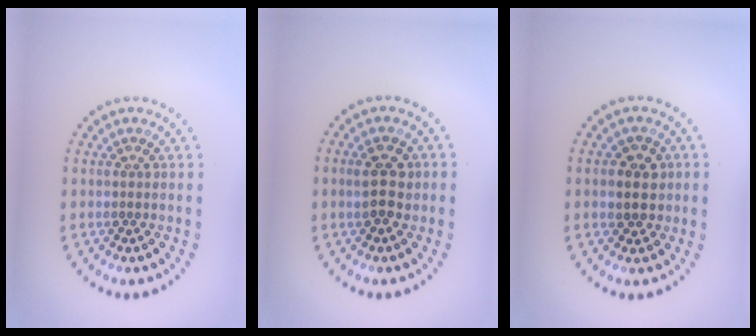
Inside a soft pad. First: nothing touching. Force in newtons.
{"total": 2.6, "press": 2.6, "slide": 0.3}
{"total": 2.8, "press": 2.7, "slide": 0.7}